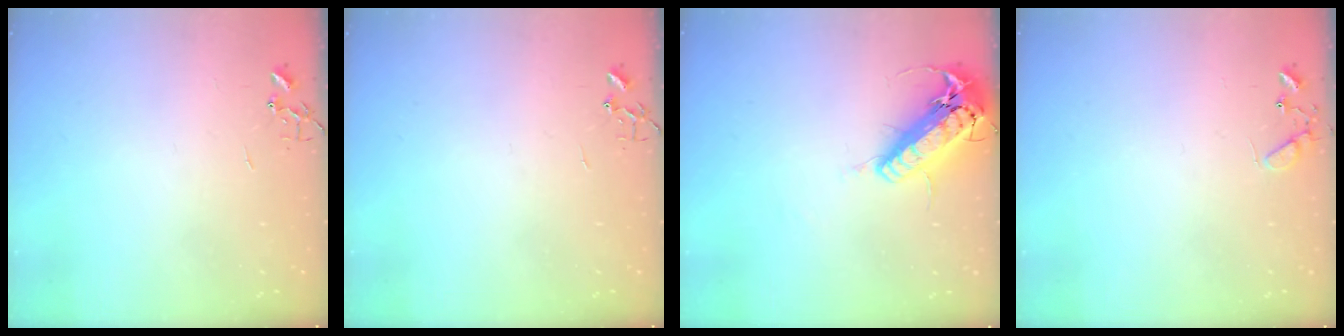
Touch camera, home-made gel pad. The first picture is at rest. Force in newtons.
{"total": 0.0}
{"total": 18.2, "press": 17.8, "slide": 3.8}
{"total": 6.1, "press": 6.1, "slide": 0.5}